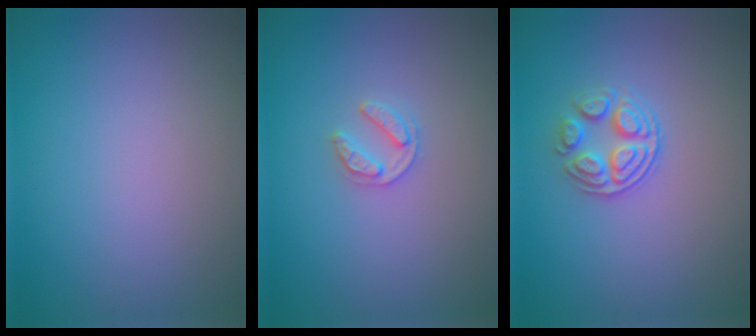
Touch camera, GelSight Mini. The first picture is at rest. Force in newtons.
{"total": 1.8, "press": 1.8, "slide": 0.3}
{"total": 2.9, "press": 2.6, "slide": 1.3}